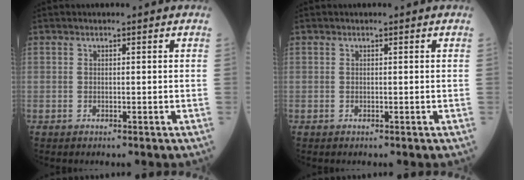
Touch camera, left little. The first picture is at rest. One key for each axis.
{"total": 0.0}